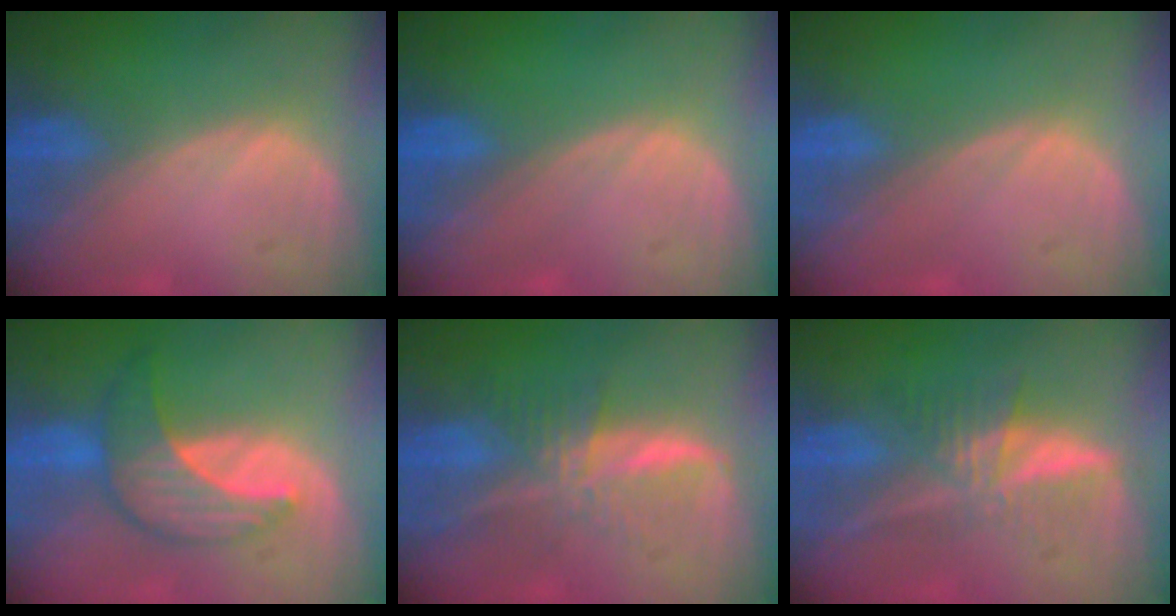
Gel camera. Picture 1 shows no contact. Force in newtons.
{"total": 0.0}
{"total": 0.0}
{"total": 7.0, "press": 6.9, "slide": 1.0}
{"total": 7.8, "press": 6.5, "slide": 4.2}
{"total": 6.1, "press": 5.7, "slide": 2.1}